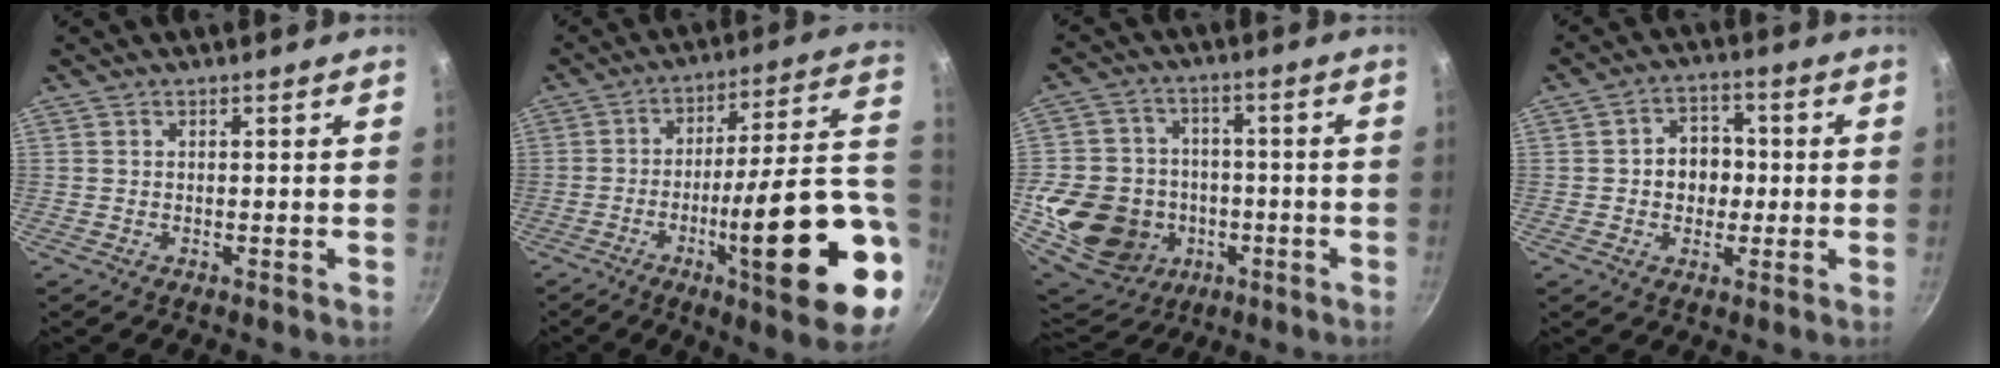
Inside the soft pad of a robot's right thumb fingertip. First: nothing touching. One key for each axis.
{"total": 26.0, "fx": -6.0, "fy": 5.7, "fz": 24.6, "tx": -0.324, "ty": 0.015, "tz": -0.086}
{"total": 18.0, "fx": -3.9, "fy": 15.9, "fz": 7.3, "tx": -0.119, "ty": 0.034, "tz": -0.052}
{"total": 7.2, "fx": -0.2, "fy": 5.9, "fz": 4.1, "tx": -0.020, "ty": 0.011, "tz": -0.008}